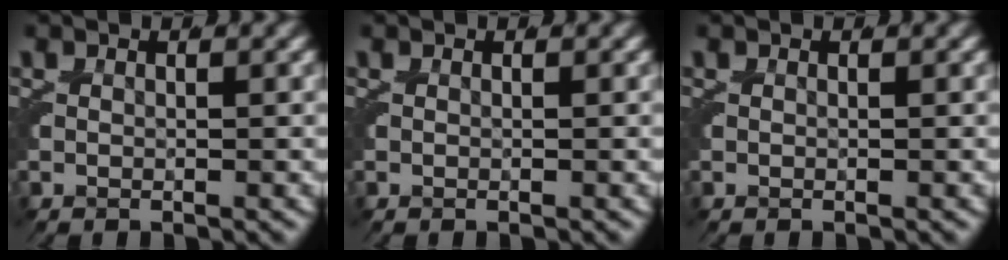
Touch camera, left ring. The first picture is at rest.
{"total": 0.0}
{"total": 0.0}